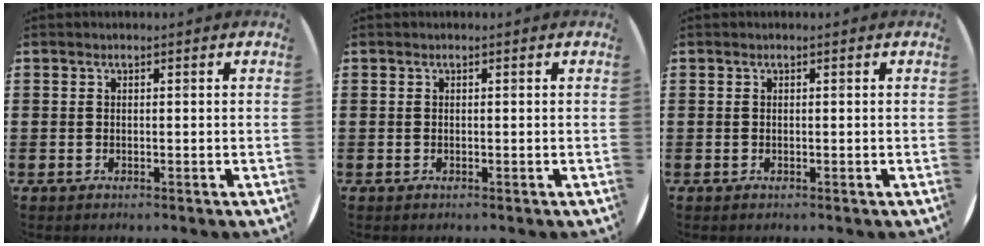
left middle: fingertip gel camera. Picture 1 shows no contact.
{"total": 0.0}
{"total": 0.0}